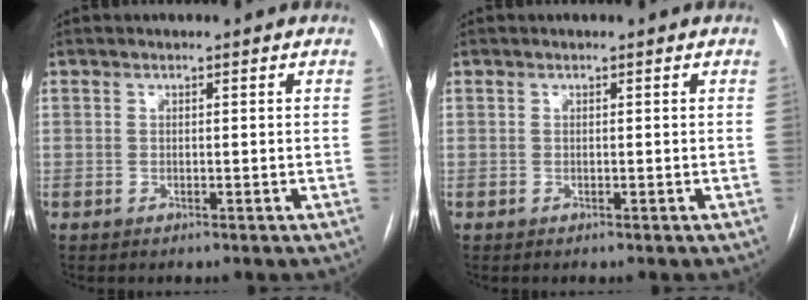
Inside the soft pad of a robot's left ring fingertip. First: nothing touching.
{"total": 0.0}